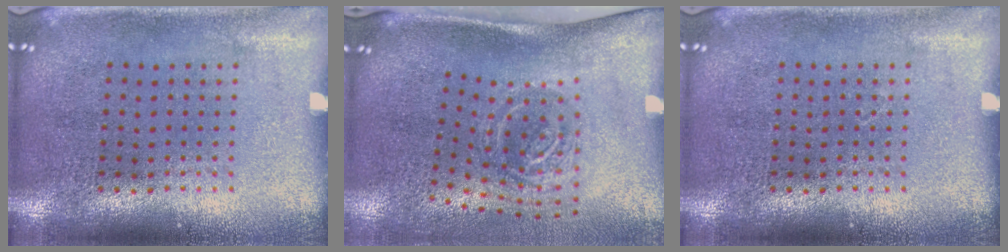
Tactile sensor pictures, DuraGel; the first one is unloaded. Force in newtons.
{"total": 2.1, "press": 1.3, "slide": 1.6}
{"total": 0.0}